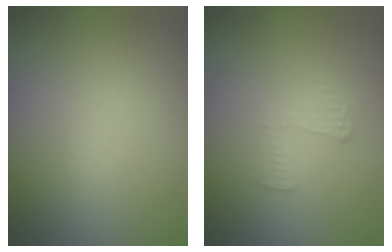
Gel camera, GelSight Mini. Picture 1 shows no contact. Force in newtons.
{"total": 1.4, "press": 1.4, "slide": 0.1}